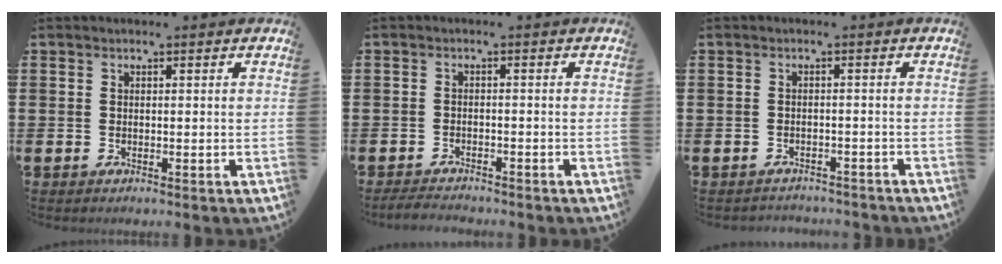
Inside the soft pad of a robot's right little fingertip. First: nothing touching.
{"total": 1.6, "force": [-1.6, 0.1, 0.1], "torque": [-0.006, 0.004, -0.034]}
{"total": 1.4, "force": [-1.4, 0.1, -0.2], "torque": [-0.002, 0.002, -0.030]}